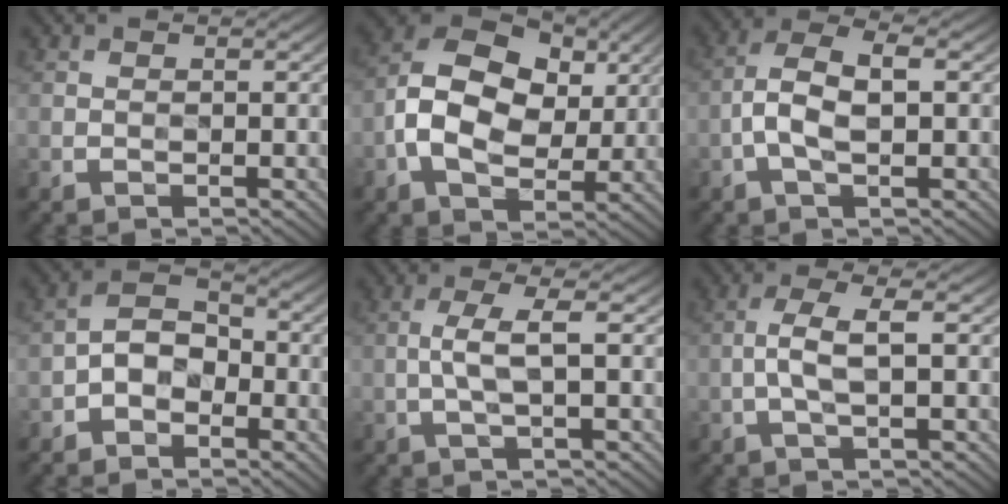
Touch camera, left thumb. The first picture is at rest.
{"total": 11.2, "force": [0.7, 8.0, 7.7], "torque": [-0.154, 0.016, 0.006]}
{"total": 6.0, "force": [-1.2, 2.6, 5.3], "torque": [-0.108, 0.014, -0.026]}
{"total": 5.4, "force": [-2.8, 3.5, 3.0], "torque": [-0.037, 0.011, -0.063]}
{"total": 3.4, "force": [-0.5, 0.4, 3.4], "torque": [-0.072, 0.012, -0.013]}
{"total": 3.8, "force": [-0.8, 0.8, 3.6], "torque": [-0.082, 0.011, -0.017]}